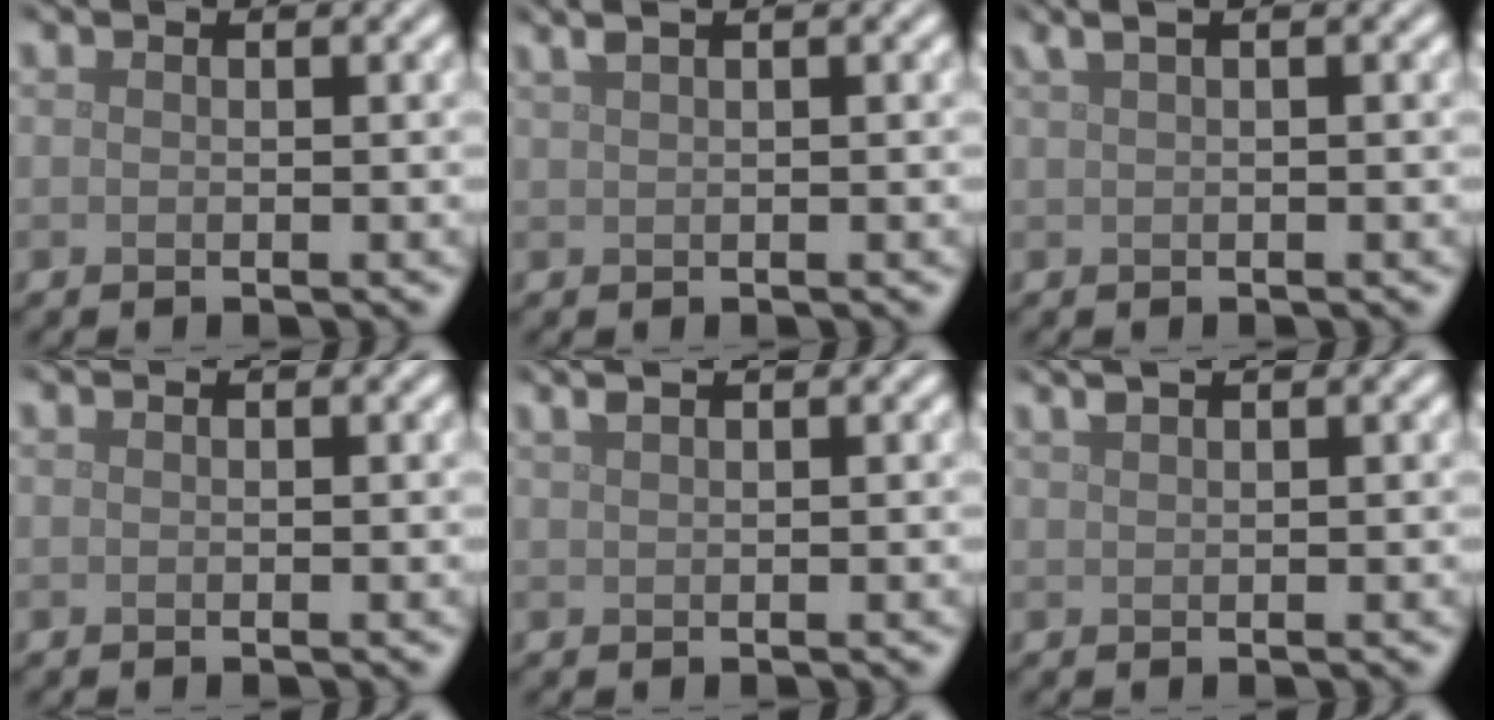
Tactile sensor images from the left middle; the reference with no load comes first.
{"total": 2.9, "force": [1.7, 1.2, 2.0], "torque": [-0.023, 0.014, 0.010]}
{"total": 2.8, "force": [1.4, 1.1, 2.1], "torque": [-0.028, 0.010, 0.011]}
{"total": 0.0}
{"total": 2.1, "force": [1.4, 0.8, 1.3], "torque": [-0.013, 0.008, 0.009]}
{"total": 1.8, "force": [1.3, 0.6, 1.1], "torque": [-0.013, 0.006, 0.017]}